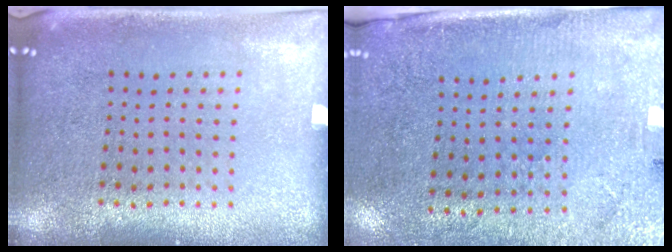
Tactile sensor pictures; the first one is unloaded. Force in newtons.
{"total": 2.7, "press": 2.4, "slide": 1.3}